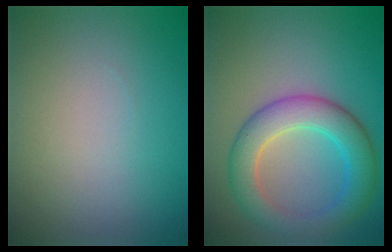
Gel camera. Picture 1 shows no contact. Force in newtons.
{"total": 5.8, "press": 5.8, "slide": 0.1}